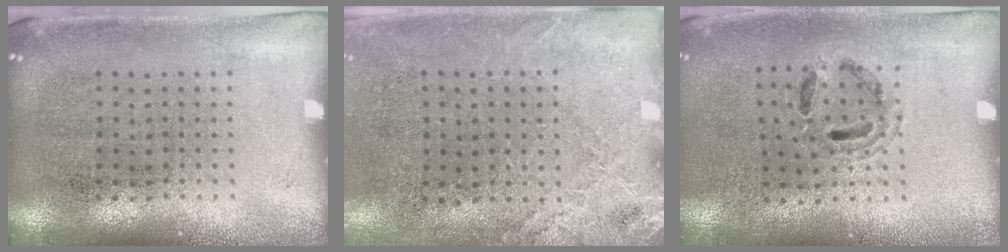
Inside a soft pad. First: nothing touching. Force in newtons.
{"total": 2.6, "press": 2.3, "slide": 1.1}
{"total": 0.9, "press": 0.9, "slide": 0.1}